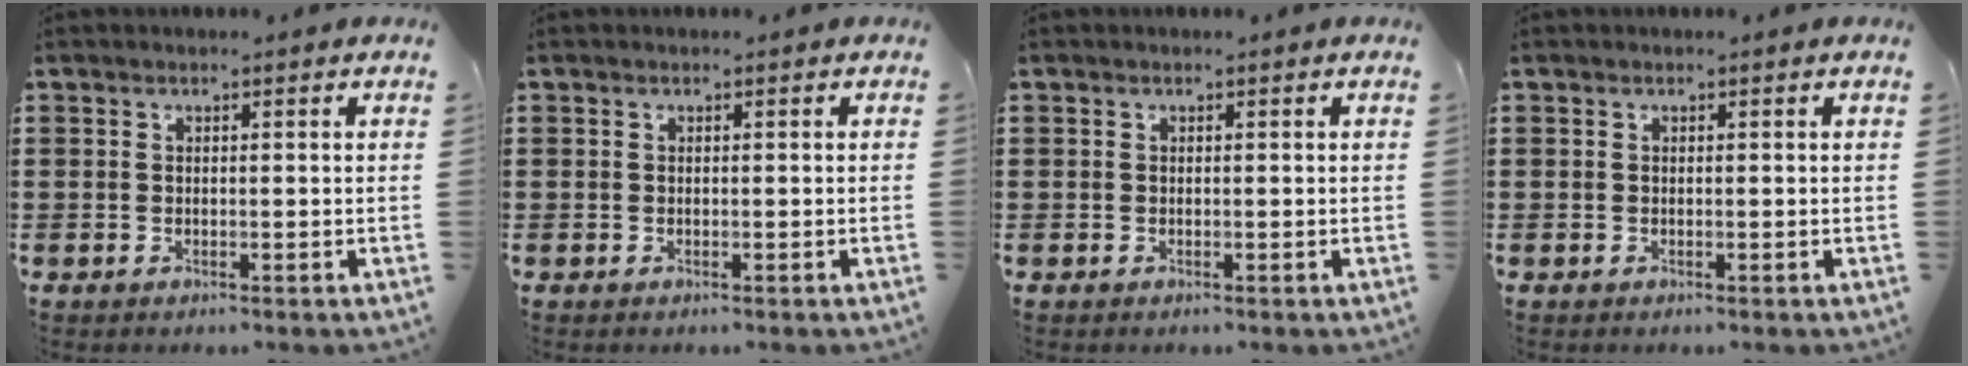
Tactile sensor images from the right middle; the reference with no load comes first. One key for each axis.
{"total": 0.0}
{"total": 0.0}
{"total": 0.0}